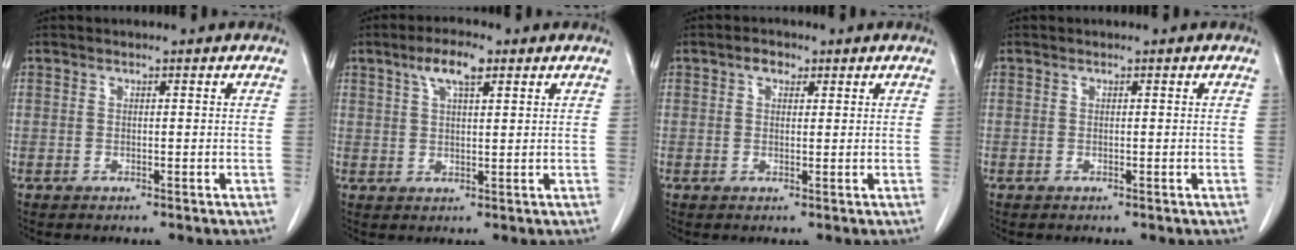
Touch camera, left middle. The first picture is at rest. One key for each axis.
{"total": 5.1, "fx": 2.9, "fy": 1.2, "fz": 4.1, "tx": -0.083, "ty": 0.008, "tz": 0.052}
{"total": 1.9, "fx": 1.1, "fy": 1.2, "fz": 1.0, "tx": -0.020, "ty": 0.007, "tz": 0.016}
{"total": 0.0}